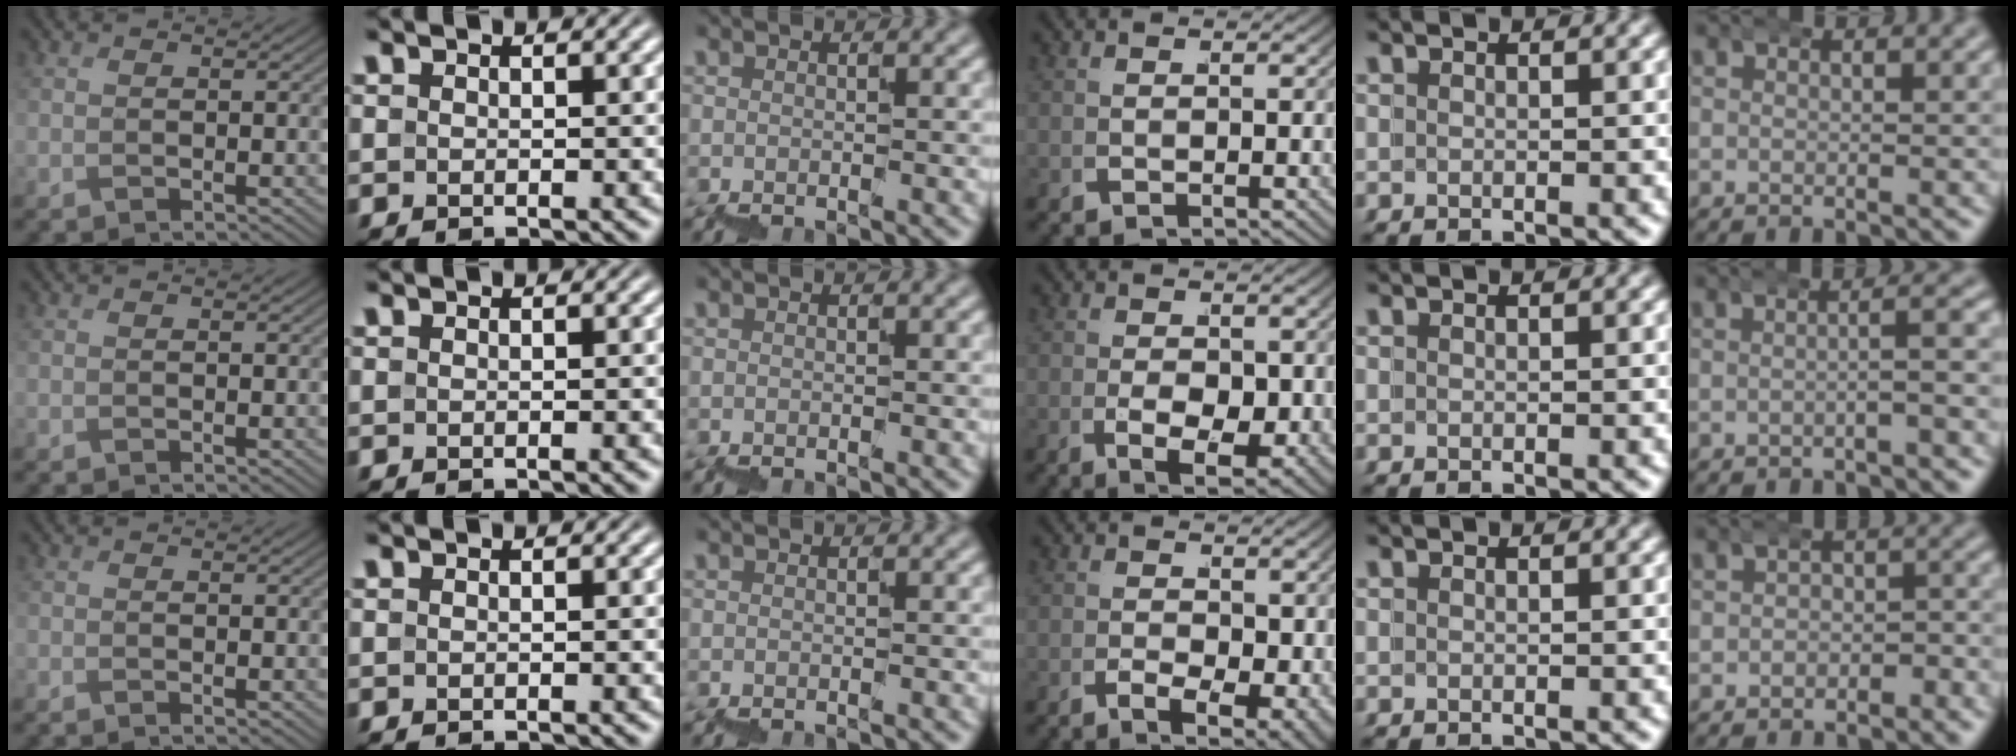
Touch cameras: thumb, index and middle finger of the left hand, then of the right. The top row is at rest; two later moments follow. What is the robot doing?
{"motion": "wrap", "object": "bubble wrap"}